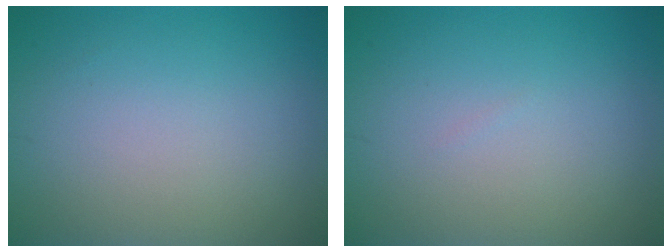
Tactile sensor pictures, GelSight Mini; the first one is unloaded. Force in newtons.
{"total": 0.0}